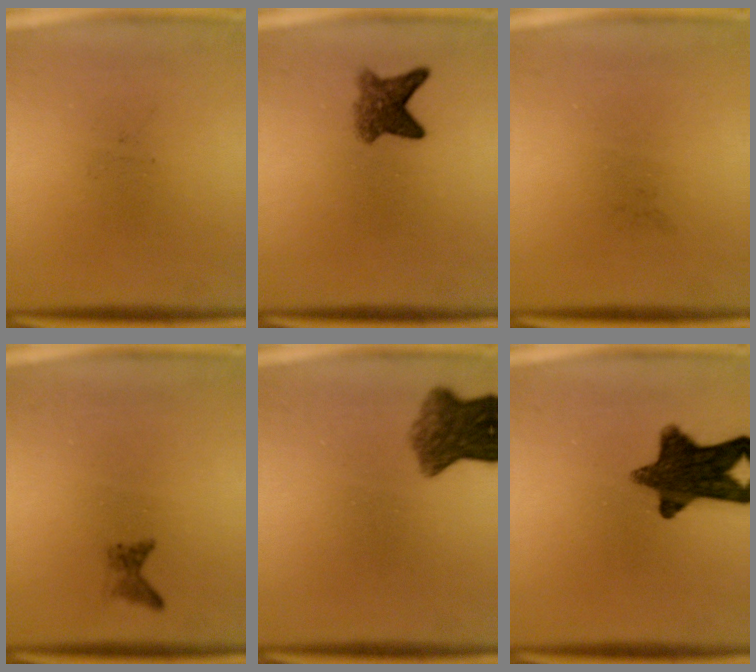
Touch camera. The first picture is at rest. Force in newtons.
{"total": 4.1}
{"total": 0.0}
{"total": 1.2}
{"total": 6.7}
{"total": 12.8}